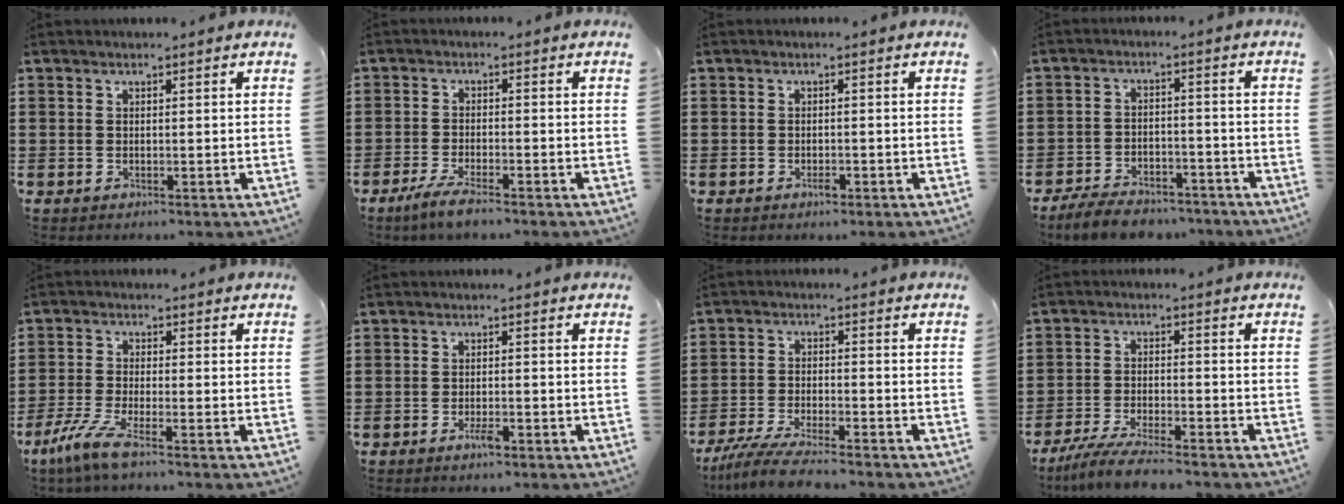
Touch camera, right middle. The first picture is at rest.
{"total": 3.7, "force": [-2.9, 0.1, 2.2], "torque": [-0.051, -0.008, -0.057]}
{"total": 1.0, "force": [-0.6, 0.4, 0.7], "torque": [-0.016, -0.003, -0.011]}
{"total": 6.2, "force": [-5.7, 1.4, 1.9], "torque": [-0.038, 0.010, -0.111]}
{"total": 5.3, "force": [-3.4, 0.5, 4.1], "torque": [-0.109, -0.021, -0.071]}
{"total": 2.2, "force": [-1.3, 0.5, 1.7], "torque": [-0.036, -0.002, -0.027]}
{"total": 6.0, "force": [-5.3, 0.3, 2.7], "torque": [-0.070, -0.017, -0.106]}
{"total": 6.0, "force": [-5.4, 0.3, 2.6], "torque": [-0.063, -0.014, -0.105]}